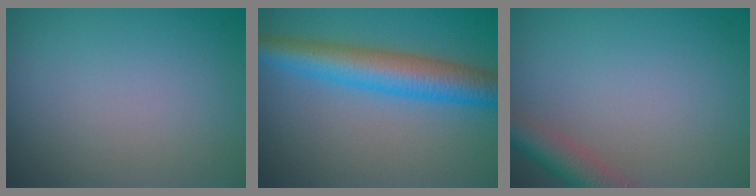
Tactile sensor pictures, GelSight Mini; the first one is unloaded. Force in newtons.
{"total": 6.7, "press": 6.7, "slide": 0.1}
{"total": 3.7, "press": 3.7, "slide": 0.2}